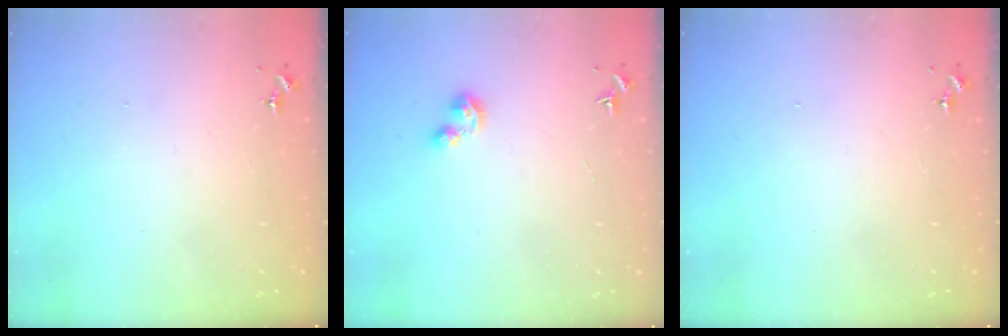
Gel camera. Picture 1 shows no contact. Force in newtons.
{"total": 3.4, "press": 3.3, "slide": 0.7}
{"total": 0.0}